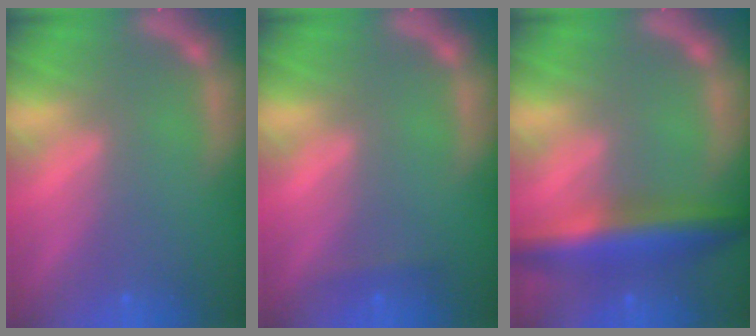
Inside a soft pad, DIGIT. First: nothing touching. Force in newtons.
{"total": 0.9}
{"total": 7.0}